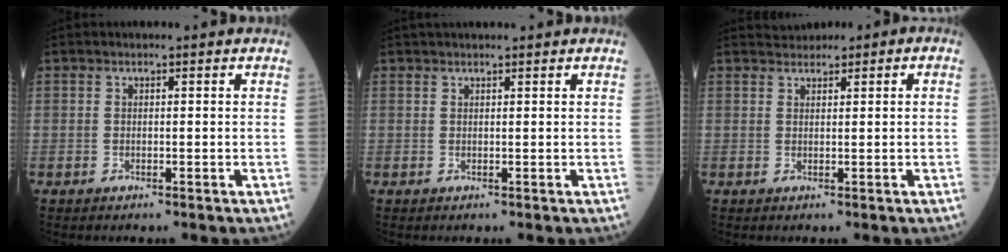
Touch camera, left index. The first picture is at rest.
{"total": 3.5, "force": [3.2, 0.3, 1.5], "torque": [-0.016, 0.031, 0.047]}
{"total": 1.9, "force": [1.4, 1.0, 0.8], "torque": [-0.019, 0.027, 0.028]}